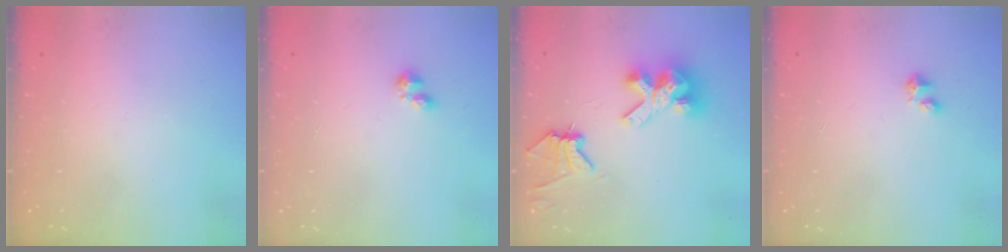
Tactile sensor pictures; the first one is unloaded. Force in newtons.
{"total": 2.8, "press": 2.8, "slide": 0.5}
{"total": 10.4, "press": 10.3, "slide": 1.0}
{"total": 3.5, "press": 3.4, "slide": 0.5}